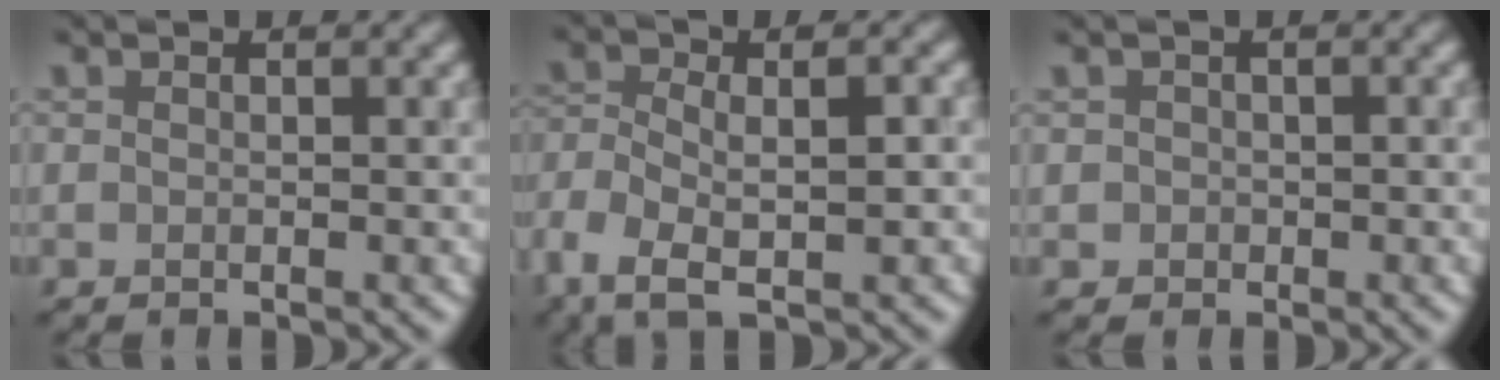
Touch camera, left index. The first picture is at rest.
{"total": 6.3, "force": [-2.7, 2.6, 5.1], "torque": [-0.099, 0.000, -0.053]}
{"total": 1.0, "force": [0.0, 1.0, 0.1], "torque": [0.006, -0.002, 0.000]}